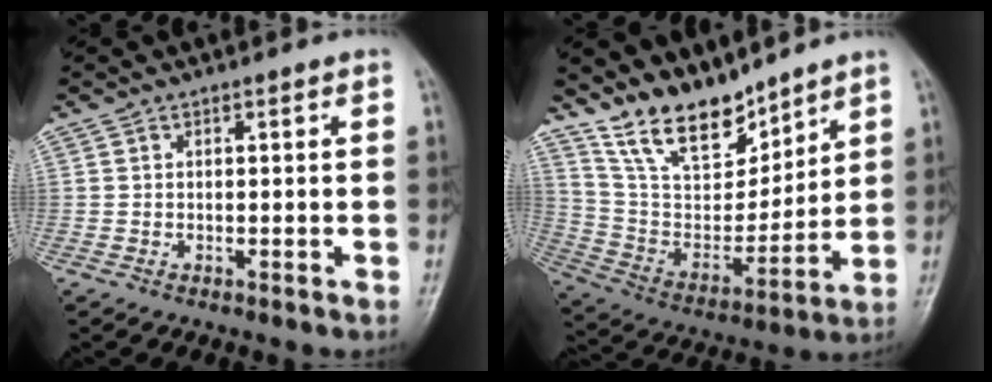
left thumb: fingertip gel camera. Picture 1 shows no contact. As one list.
[{"total": 14.8, "force": [12.1, 5.8, 6.2], "torque": [-0.078, -0.071, 0.236]}]